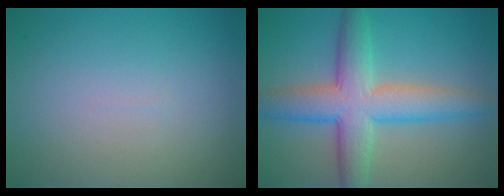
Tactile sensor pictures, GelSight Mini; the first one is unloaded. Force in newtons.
{"total": 7.5, "press": 7.5, "slide": 0.1}